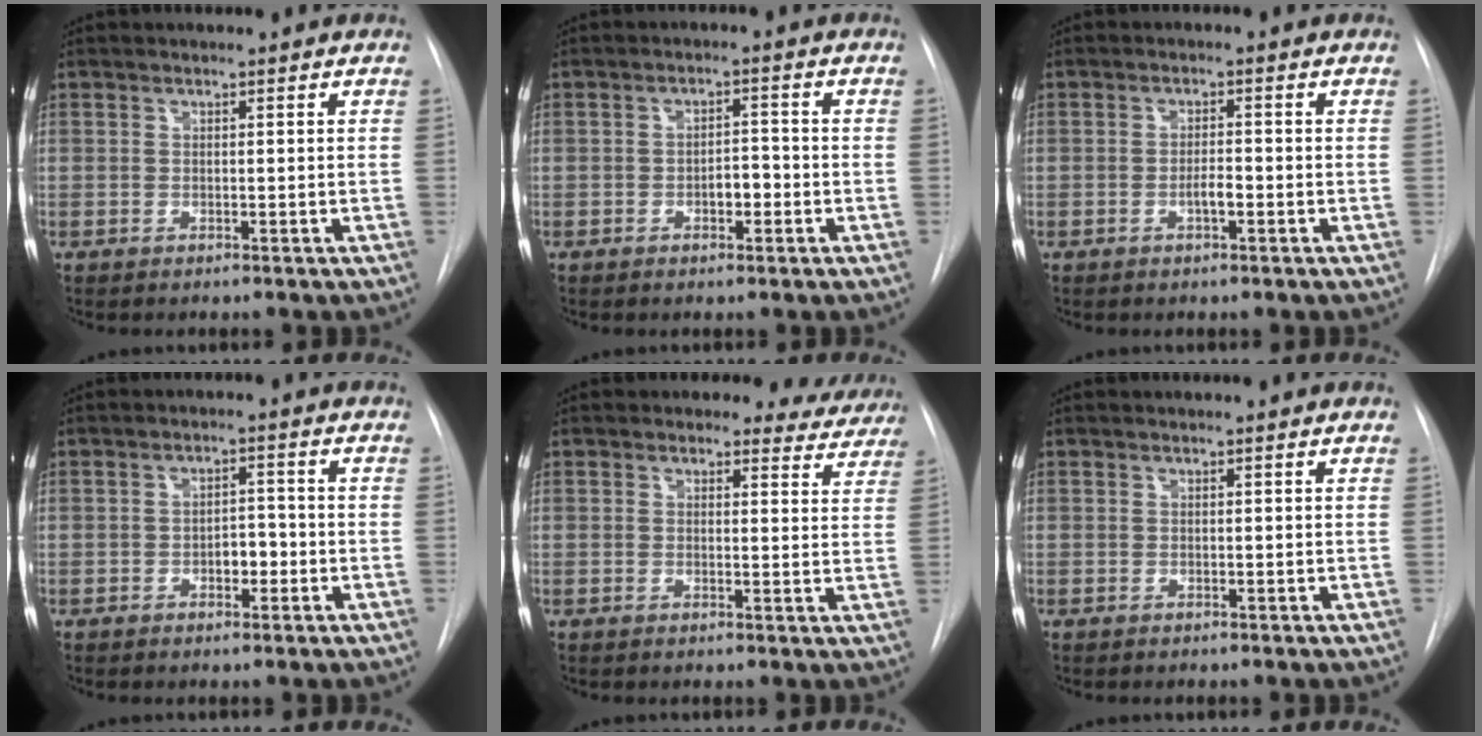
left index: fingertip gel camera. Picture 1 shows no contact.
{"total": 2.9, "force": [-1.1, 1.4, 2.3], "torque": [-0.029, 0.007, -0.016]}
{"total": 2.1, "force": [-0.8, 0.5, 1.8], "torque": [-0.030, 0.002, -0.015]}
{"total": 3.1, "force": [-1.1, 1.6, 2.4], "torque": [-0.028, 0.007, -0.016]}
{"total": 6.9, "force": [6.2, 3.1, 0.0], "torque": [0.037, -0.013, 0.039]}
{"total": 0.0}